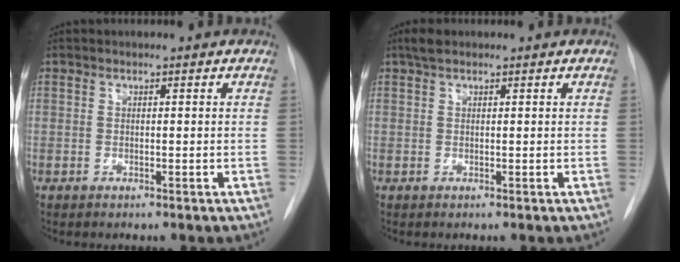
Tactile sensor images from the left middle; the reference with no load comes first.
{"total": 1.4, "force": [1.0, 0.6, 0.8], "torque": [-0.014, 0.016, 0.017]}